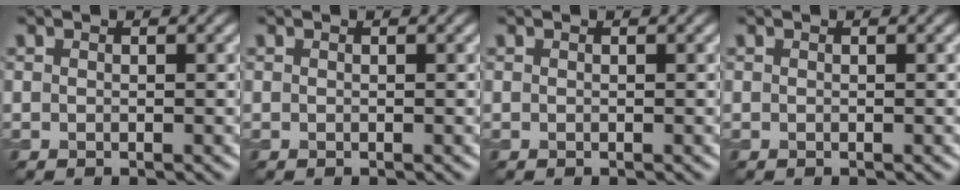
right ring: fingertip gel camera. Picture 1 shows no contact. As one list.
[{"total": 0.0}, {"total": 0.0}, {"total": 0.0}]